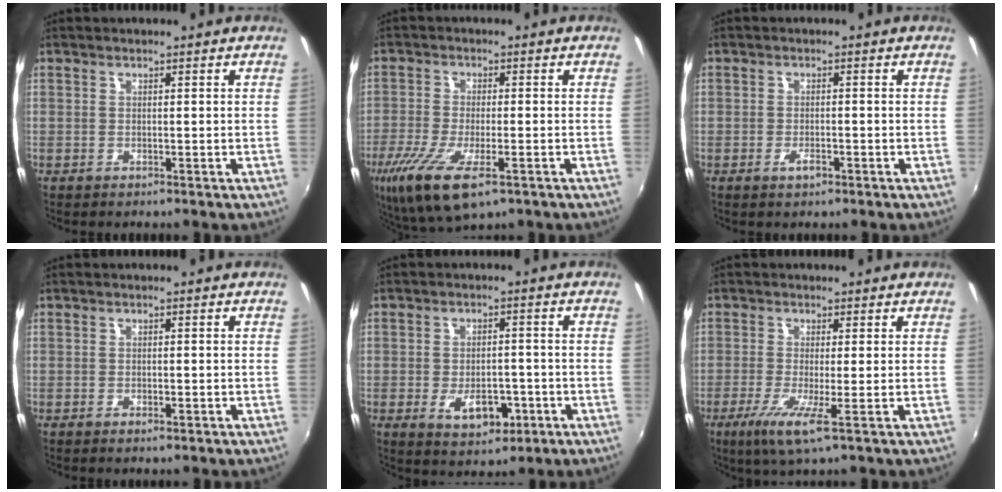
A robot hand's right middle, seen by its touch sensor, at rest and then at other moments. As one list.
[{"total": 14.1, "force": [-7.5, 4.9, 11.0], "torque": [-0.236, -0.057, -0.130]}, {"total": 1.9, "force": [-1.1, 1.0, 1.2], "torque": [-0.024, -0.002, -0.021]}, {"total": 0.9, "force": [-0.5, 0.4, 0.6], "torque": [-0.010, -0.002, -0.009]}, {"total": 7.4, "force": [-2.7, 4.5, 5.2], "torque": [-0.098, -0.004, -0.031]}, {"total": 5.7, "force": [-2.1, -0.2, 5.3], "torque": [-0.120, -0.019, -0.045]}]